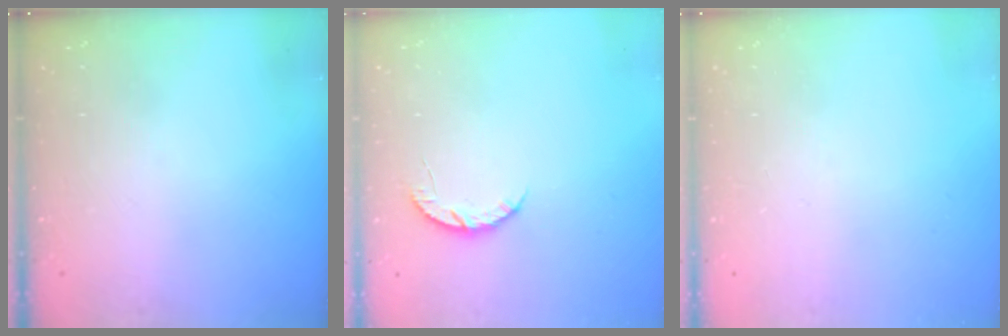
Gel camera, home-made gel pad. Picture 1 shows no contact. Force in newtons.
{"total": 5.0, "press": 4.9, "slide": 0.6}
{"total": 0.0}